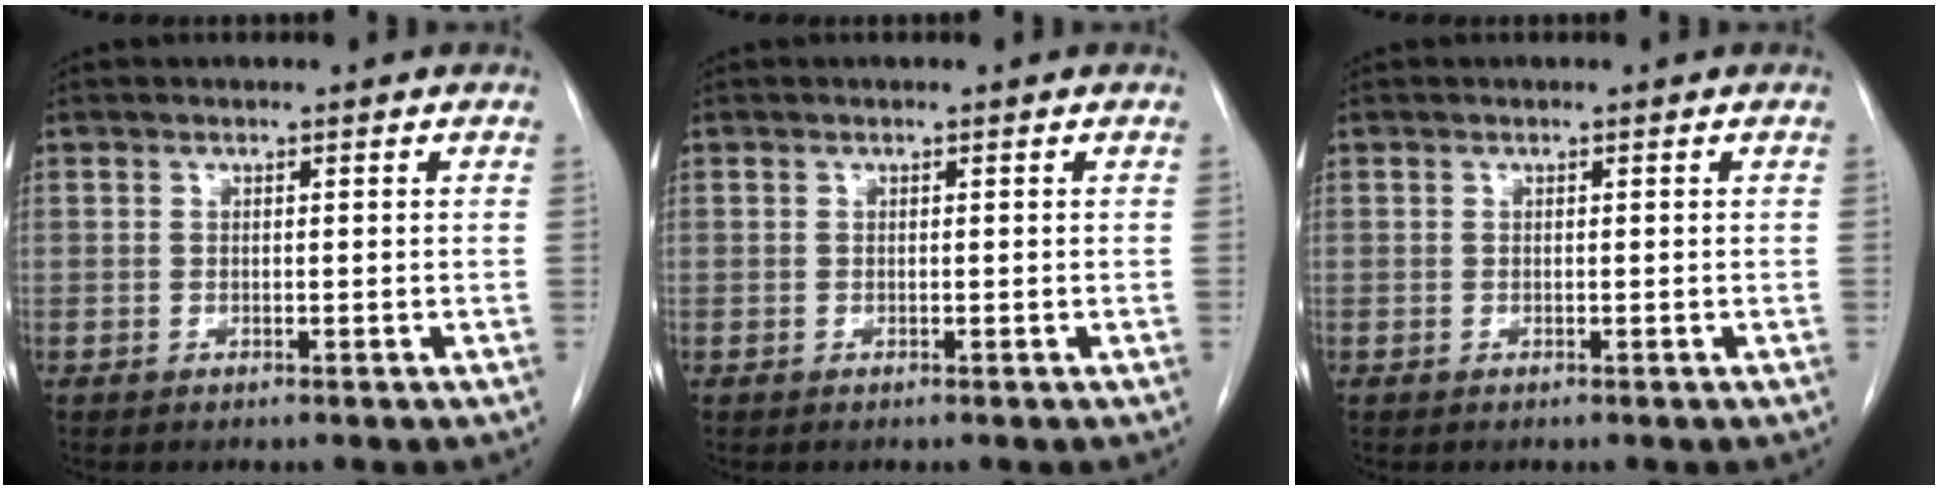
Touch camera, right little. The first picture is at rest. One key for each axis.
{"total": 0.0}
{"total": 0.0}